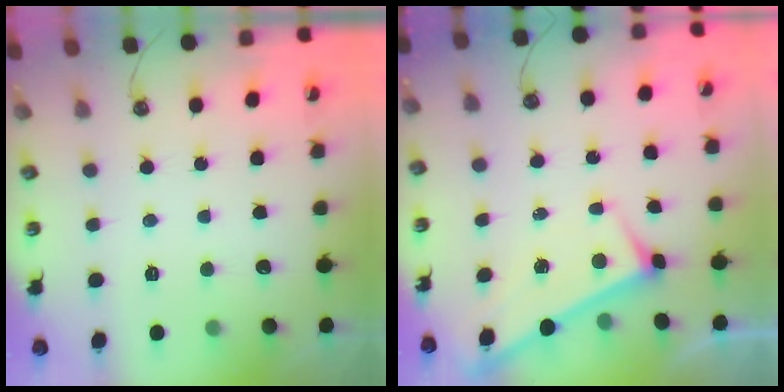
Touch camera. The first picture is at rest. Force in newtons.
{"total": 3.2, "press": 3.2, "slide": 0.2}